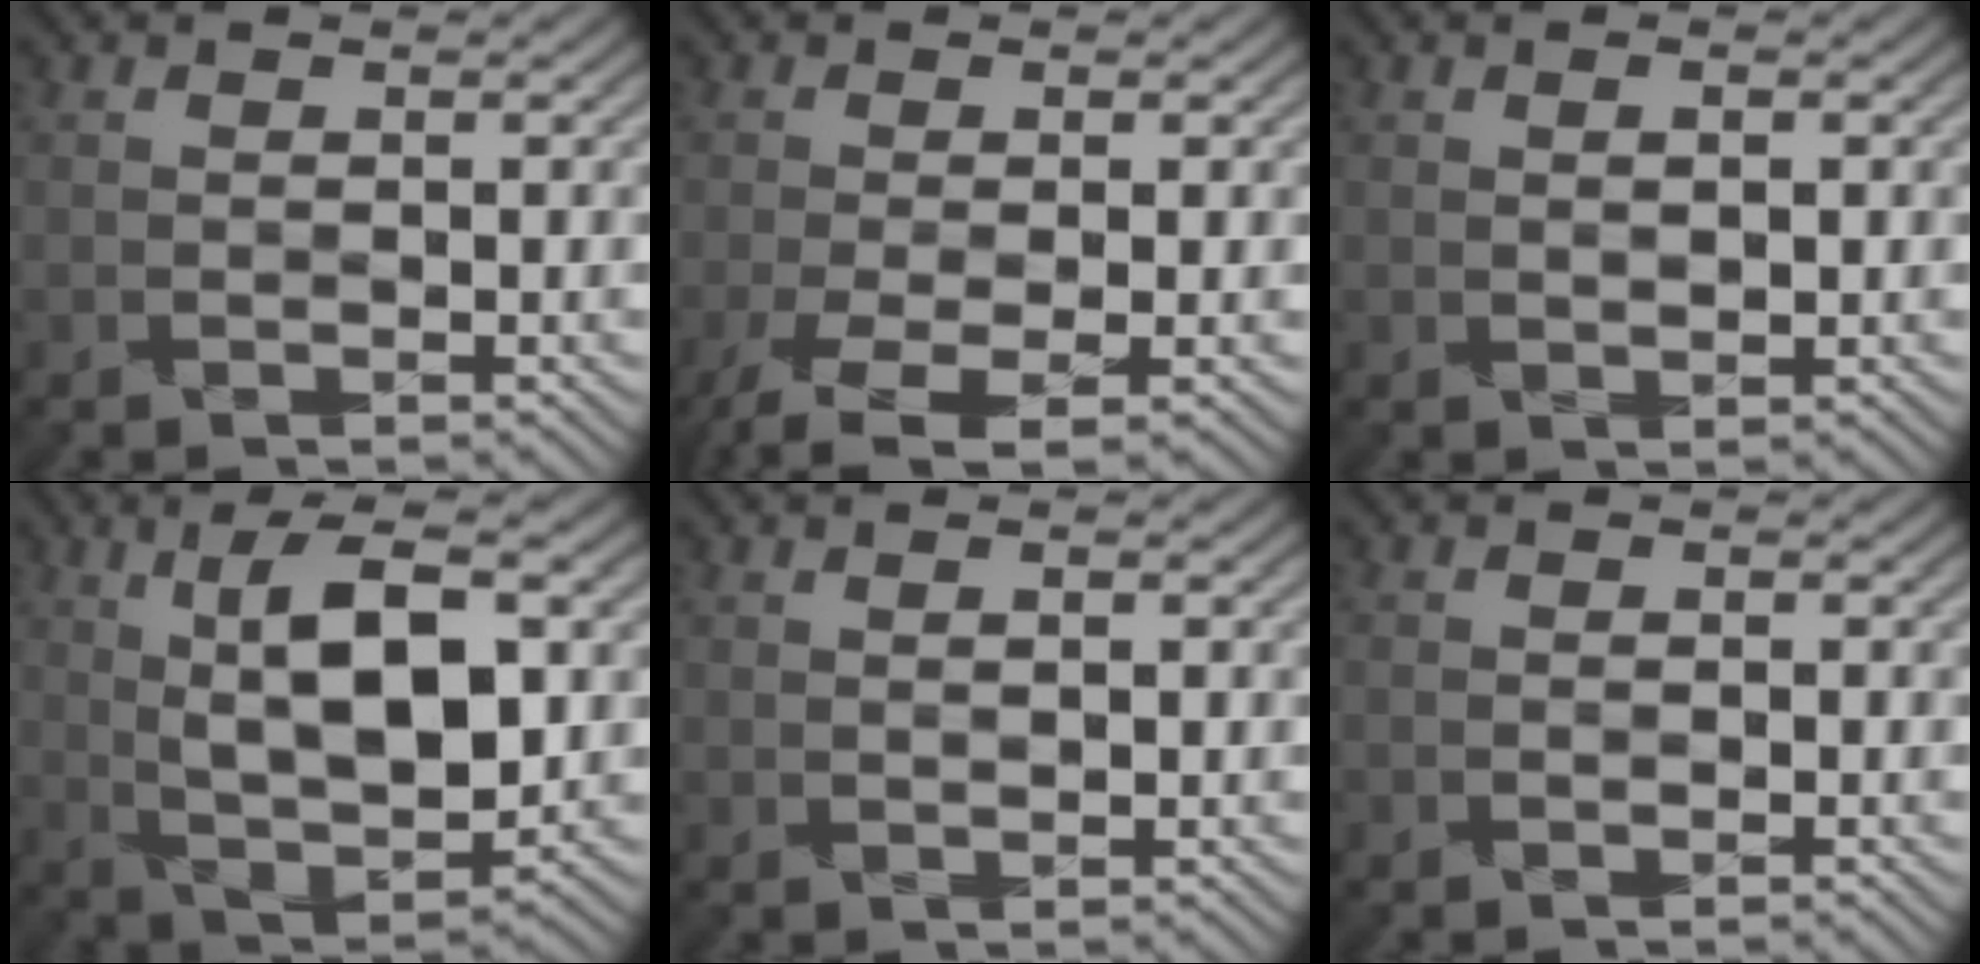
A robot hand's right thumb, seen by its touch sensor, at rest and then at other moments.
{"total": 4.7, "force": [-2.5, 1.1, 3.8], "torque": [-0.084, -0.008, -0.049]}
{"total": 1.3, "force": [0.1, 0.3, 1.3], "torque": [-0.025, 0.000, 0.002]}
{"total": 11.6, "force": [2.2, 4.9, 10.2], "torque": [-0.184, 0.002, 0.036]}
{"total": 1.0, "force": [-0.1, 0.2, 1.0], "torque": [-0.021, 0.003, -0.002]}
{"total": 1.1, "force": [-0.7, 0.5, 0.6], "torque": [-0.006, 0.001, -0.013]}